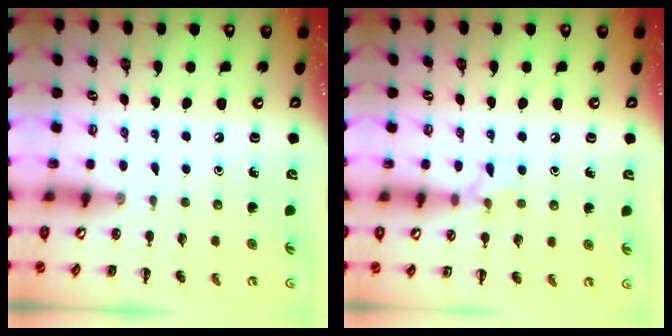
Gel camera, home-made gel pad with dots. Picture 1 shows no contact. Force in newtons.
{"total": 6.4, "press": 6.2, "slide": 1.6}